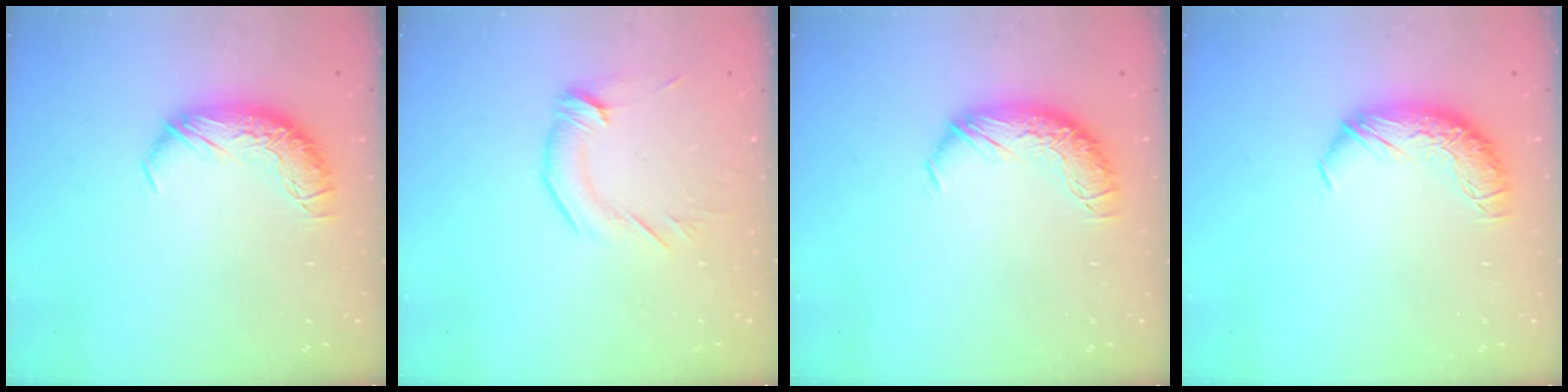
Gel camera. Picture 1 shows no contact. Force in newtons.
{"total": 2.1, "press": 2.1, "slide": 0.5}
{"total": 0.0}
{"total": 0.0}